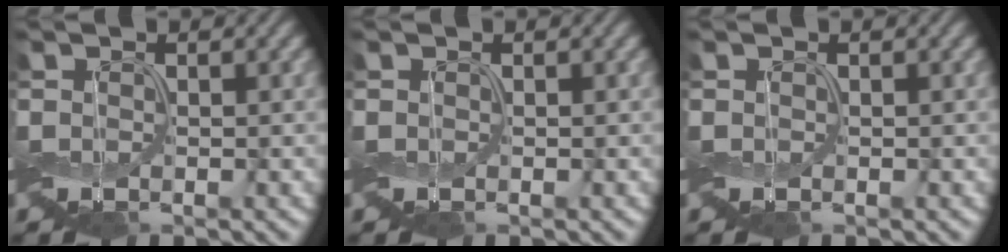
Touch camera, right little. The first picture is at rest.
{"total": 0.0}
{"total": 0.0}